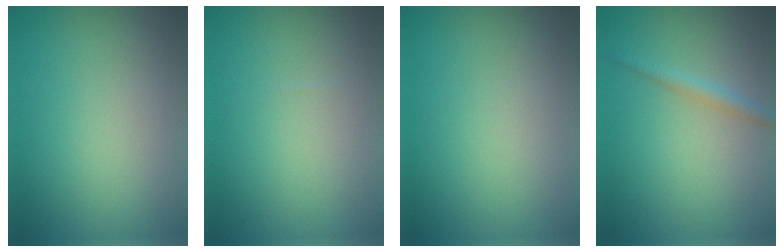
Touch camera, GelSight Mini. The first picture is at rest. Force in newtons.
{"total": 0.0}
{"total": 0.0}
{"total": 1.4, "press": 1.4, "slide": 0.0}